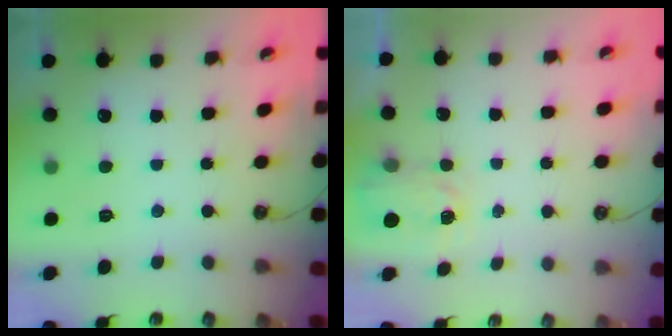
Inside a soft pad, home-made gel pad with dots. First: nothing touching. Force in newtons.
{"total": 2.6, "press": 2.6, "slide": 0.4}